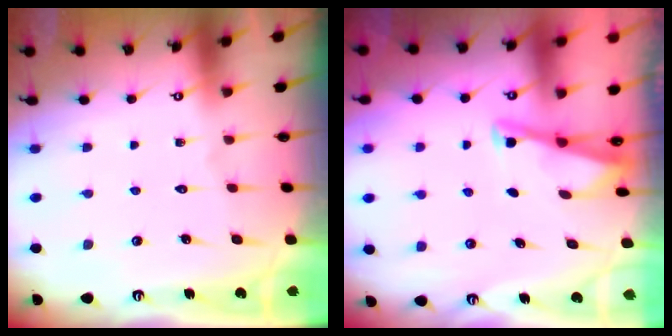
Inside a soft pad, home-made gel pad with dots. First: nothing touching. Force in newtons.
{"total": 2.9, "press": 2.9, "slide": 0.3}